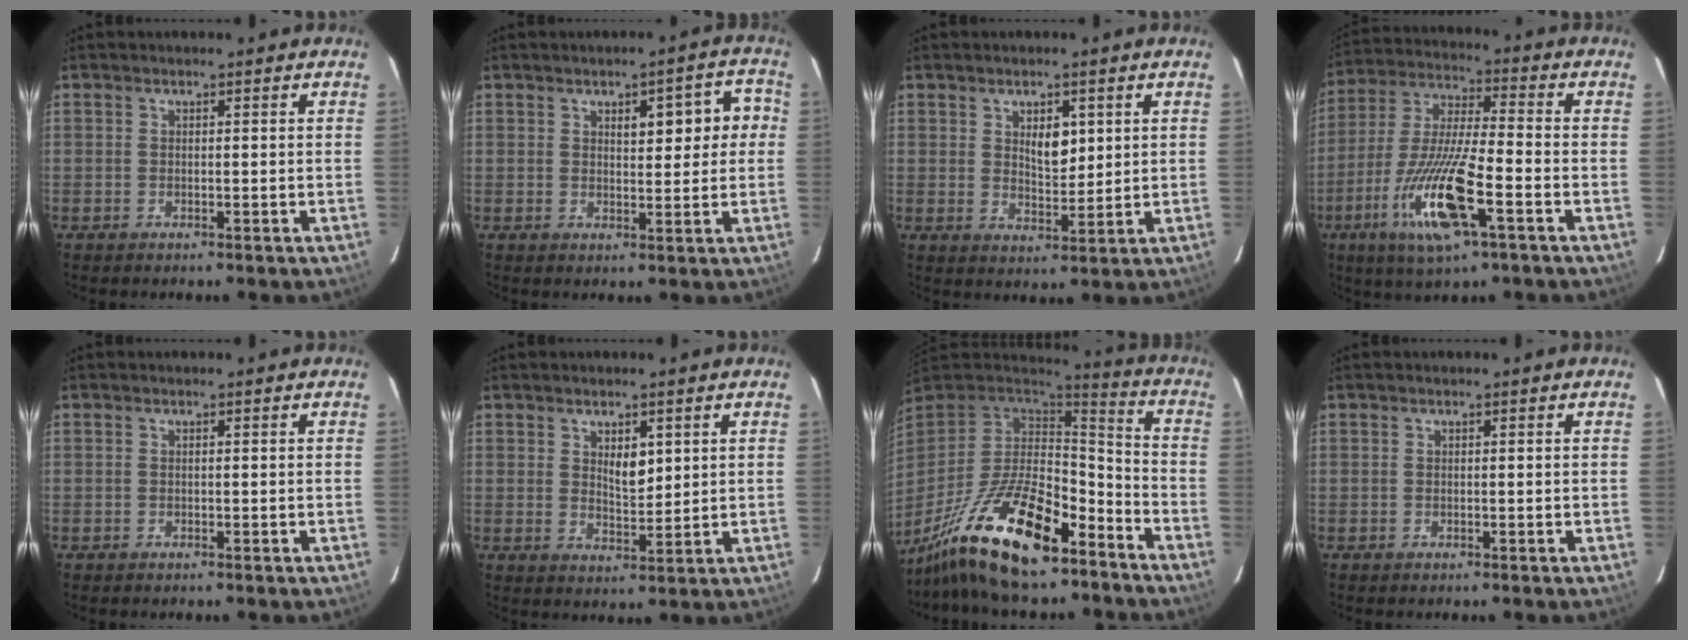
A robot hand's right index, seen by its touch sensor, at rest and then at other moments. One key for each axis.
{"total": 6.5, "fx": 1.6, "fy": 2.5, "fz": 5.8, "tx": -0.068, "ty": 0.024, "tz": 0.022}
{"total": 4.6, "fx": 1.7, "fy": 2.1, "fz": 3.7, "tx": -0.060, "ty": -0.003, "tz": 0.032}
{"total": 16.0, "fx": -6.6, "fy": 1.9, "fz": 14.5, "tx": -0.295, "ty": -0.021, "tz": -0.118}
{"total": 0.0}
{"total": 4.0, "fx": 1.6, "fy": 1.7, "fz": 3.2, "tx": -0.055, "ty": -0.005, "tz": 0.031}
{"total": 21.1, "fx": -14.9, "fy": 6.1, "fz": 13.6, "tx": -0.258, "ty": -0.003, "tz": -0.264}
{"total": 0.0}